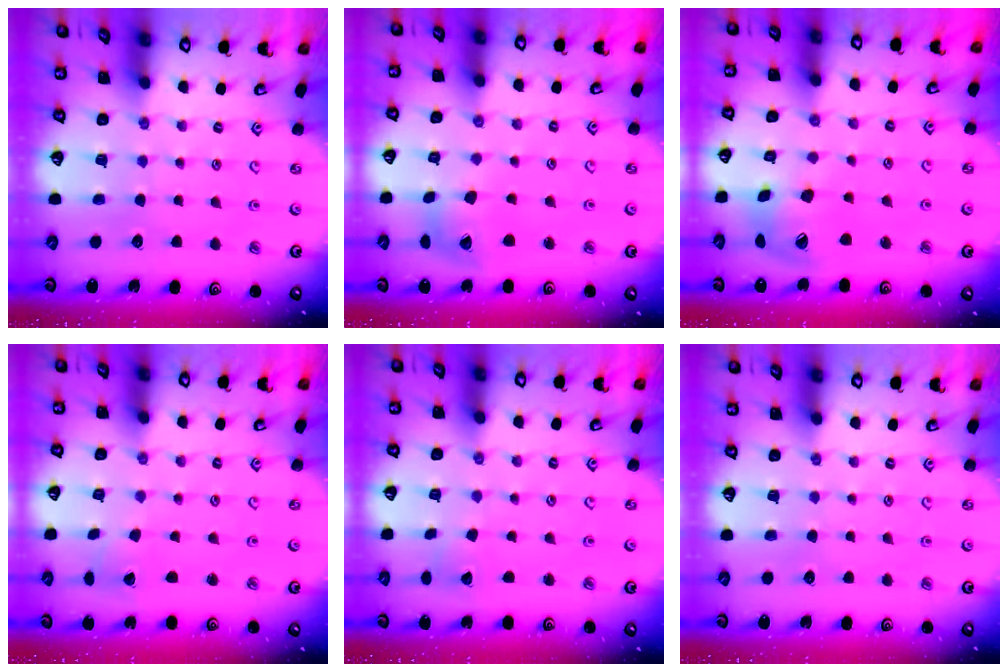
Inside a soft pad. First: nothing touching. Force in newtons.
{"total": 10.6, "press": 10.5, "slide": 1.3}
{"total": 15.5, "press": 15.3, "slide": 2.2}
{"total": 2.8, "press": 2.8, "slide": 0.1}
{"total": 2.6, "press": 2.6, "slide": 0.3}
{"total": 0.0}